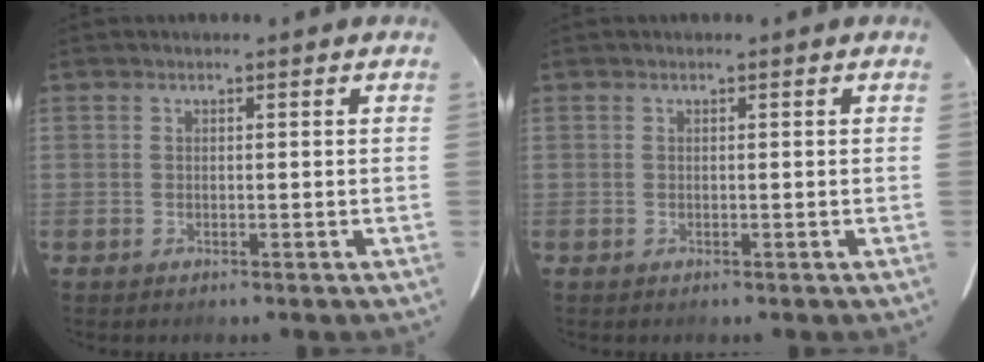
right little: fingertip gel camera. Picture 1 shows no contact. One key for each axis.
{"total": 0.0}